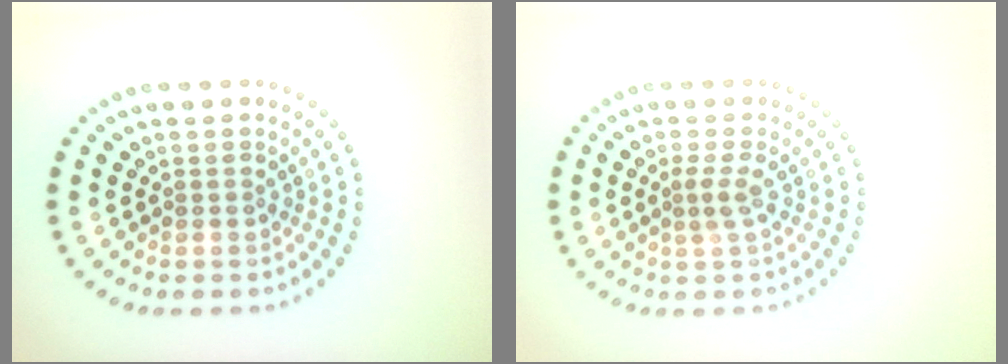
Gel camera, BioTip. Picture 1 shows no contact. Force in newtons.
{"total": 1.6, "press": 1.2, "slide": 1.1}